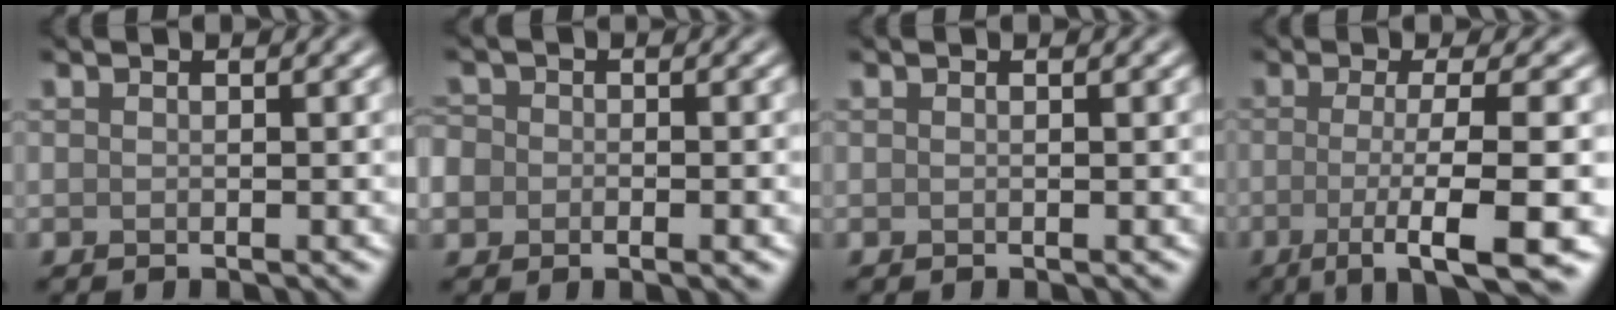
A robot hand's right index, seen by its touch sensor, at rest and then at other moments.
{"total": 4.7, "force": [-1.6, 3.7, 2.6], "torque": [-0.025, 0.008, -0.045]}
{"total": 0.0}
{"total": 8.3, "force": [-3.2, 1.5, 7.5], "torque": [-0.105, -0.006, -0.061]}